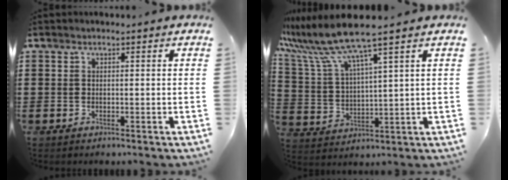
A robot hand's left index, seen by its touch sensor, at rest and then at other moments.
{"total": 8.9, "force": [7.3, -0.2, 5.1], "torque": [-0.135, -0.040, 0.122]}